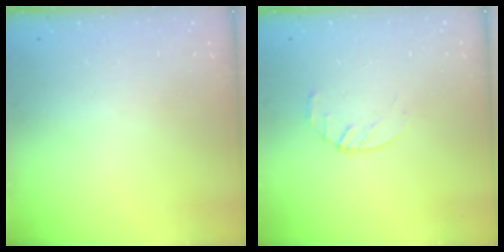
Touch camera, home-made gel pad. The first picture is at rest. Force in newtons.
{"total": 3.2, "press": 3.2, "slide": 0.5}